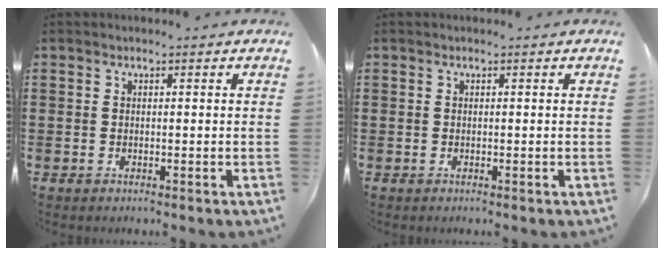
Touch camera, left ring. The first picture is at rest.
{"total": 0.0}